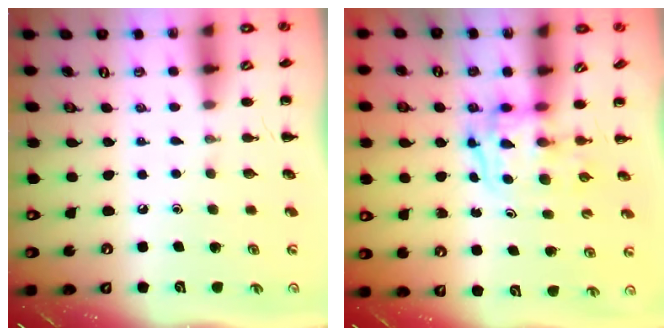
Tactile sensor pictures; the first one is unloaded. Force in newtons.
{"total": 3.2, "press": 3.2, "slide": 0.6}